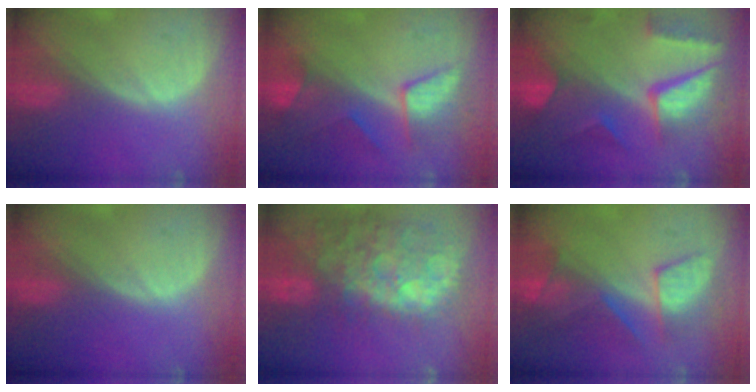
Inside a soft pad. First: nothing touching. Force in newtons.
{"total": 7.5, "press": 6.9, "slide": 3.0}
{"total": 10.5, "press": 8.9, "slide": 5.6}
{"total": 0.0}
{"total": 13.2, "press": 11.6, "slide": 6.2}
{"total": 7.6, "press": 7.2, "slide": 2.5}